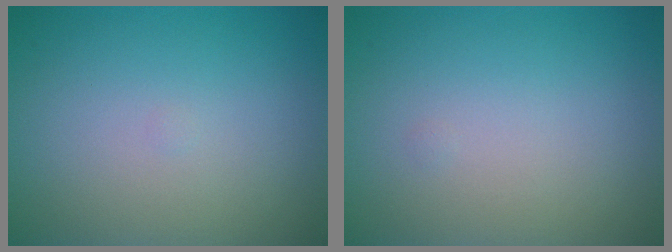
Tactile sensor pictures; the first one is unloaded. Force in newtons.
{"total": 0.0}